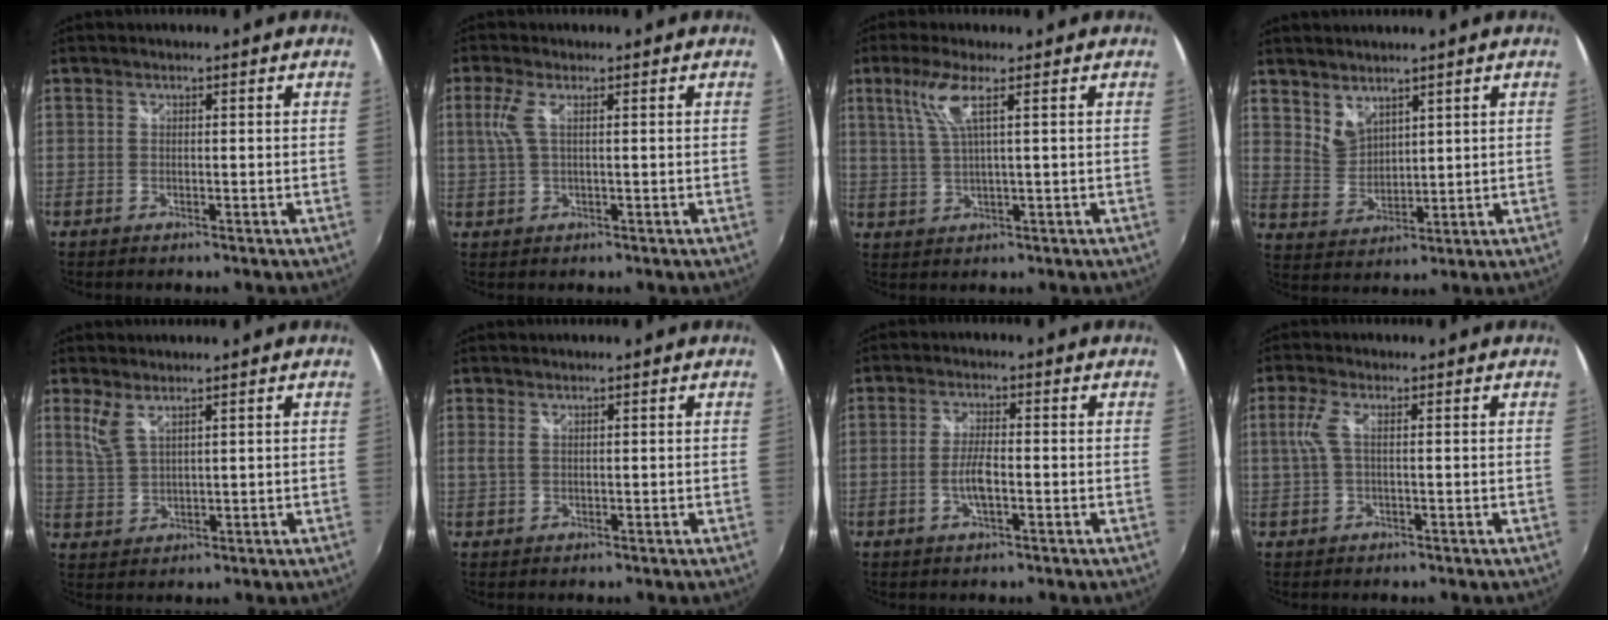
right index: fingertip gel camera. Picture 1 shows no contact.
{"total": 3.6, "force": [0.9, 0.8, 3.4], "torque": [-0.078, 0.004, 0.022]}
{"total": 5.6, "force": [2.4, 0.0, 5.0], "torque": [-0.104, 0.001, 0.055]}
{"total": 5.4, "force": [4.3, 2.7, 1.8], "torque": [-0.027, 0.002, 0.093]}
{"total": 4.0, "force": [2.6, 1.2, 2.8], "torque": [-0.060, -0.004, 0.057]}
{"total": 1.2, "force": [0.6, 0.5, 1.0], "torque": [-0.023, 0.000, 0.009]}
{"total": 4.1, "force": [-1.2, 1.0, 3.8], "torque": [-0.079, -0.003, -0.023]}
{"total": 3.6, "force": [0.4, 0.7, 3.5], "torque": [-0.078, 0.004, 0.012]}